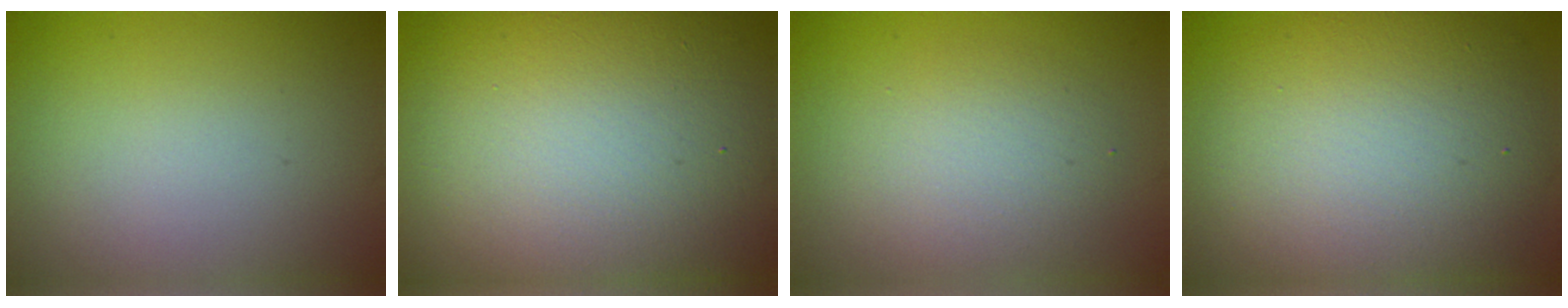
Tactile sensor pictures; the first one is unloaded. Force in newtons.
{"total": 20.1, "press": 20.0, "slide": 1.2}
{"total": 3.3, "press": 3.3, "slide": 0.2}
{"total": 10.9, "press": 10.9, "slide": 0.6}